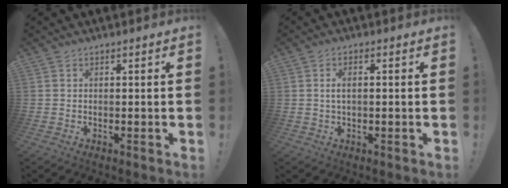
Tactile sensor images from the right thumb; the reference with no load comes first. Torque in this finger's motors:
{"motor_torque": [-0.20, 0.23, 0.02, 0.24, 0.13]}